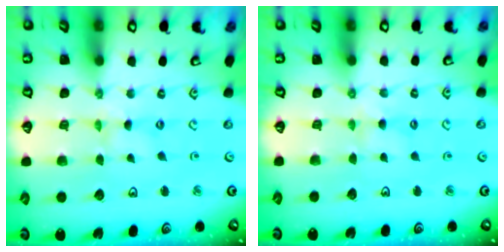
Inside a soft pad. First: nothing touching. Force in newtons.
{"total": 2.4, "press": 2.4, "slide": 0.4}